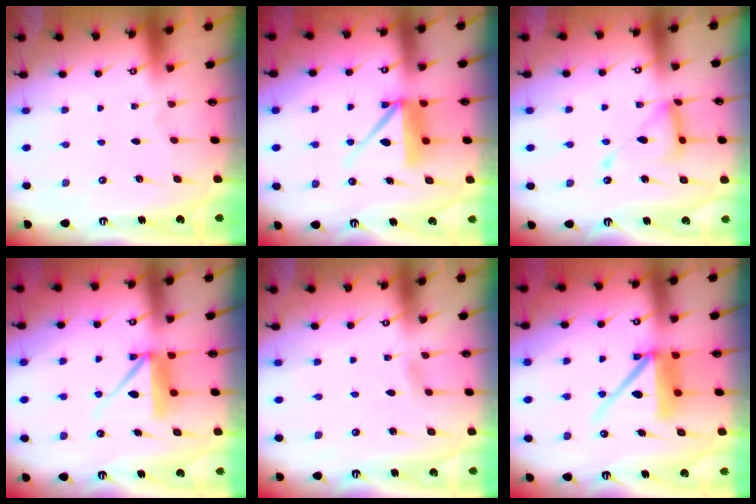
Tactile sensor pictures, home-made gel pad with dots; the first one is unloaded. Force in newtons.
{"total": 9.6, "press": 9.5, "slide": 1.0}
{"total": 13.9, "press": 13.8, "slide": 1.2}
{"total": 8.9, "press": 8.9, "slide": 0.9}
{"total": 2.6, "press": 2.6, "slide": 0.3}
{"total": 11.1, "press": 11.0, "slide": 1.6}